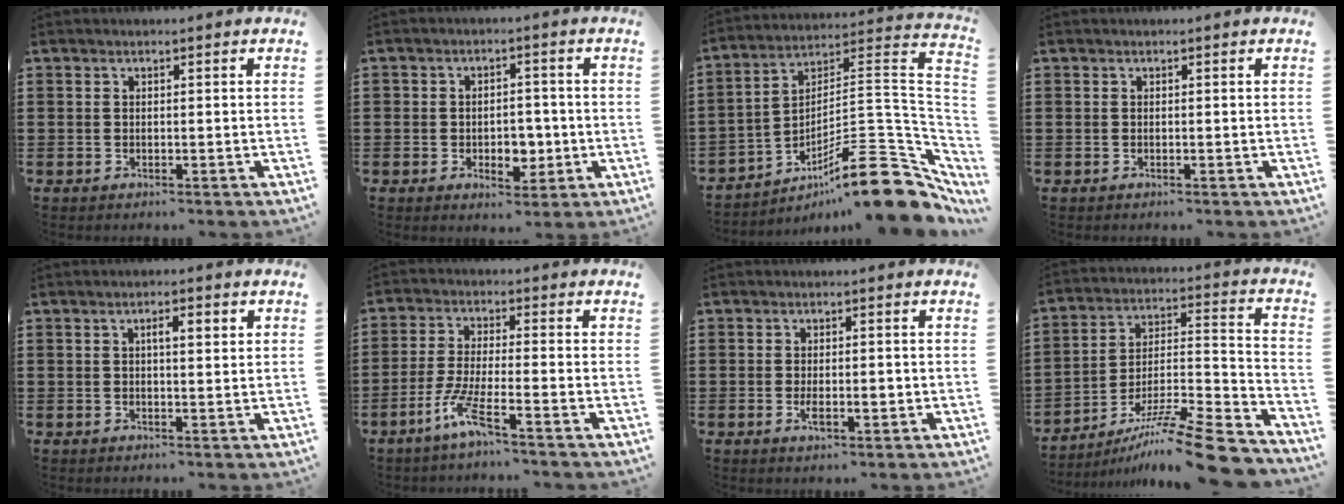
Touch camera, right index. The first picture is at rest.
{"total": 4.4, "force": [-1.2, 3.2, 2.7], "torque": [-0.047, 0.004, -0.025]}
{"total": 15.5, "force": [-9.3, 3.5, 11.9], "torque": [-0.158, 0.029, -0.157]}
{"total": 0.0}
{"total": 2.8, "force": [0.7, 0.7, 2.6], "torque": [-0.042, 0.004, 0.006]}
{"total": 6.4, "force": [-4.0, 0.5, 4.9], "torque": [-0.115, -0.014, -0.079]}
{"total": 3.3, "force": [-0.6, 1.2, 3.1], "torque": [-0.061, -0.001, -0.013]}
{"total": 12.5, "force": [-10.2, 0.8, 7.2], "torque": [-0.097, 0.030, -0.191]}